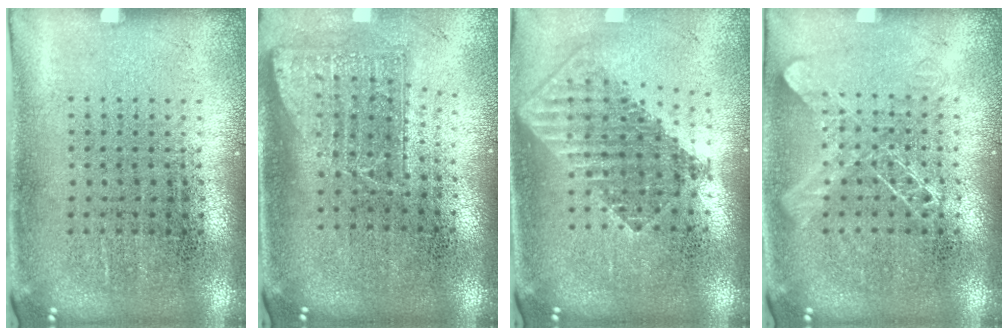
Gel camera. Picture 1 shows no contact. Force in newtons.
{"total": 1.7, "press": 1.3, "slide": 1.1}
{"total": 1.8, "press": 1.5, "slide": 1.0}
{"total": 1.7, "press": 1.7, "slide": 0.4}